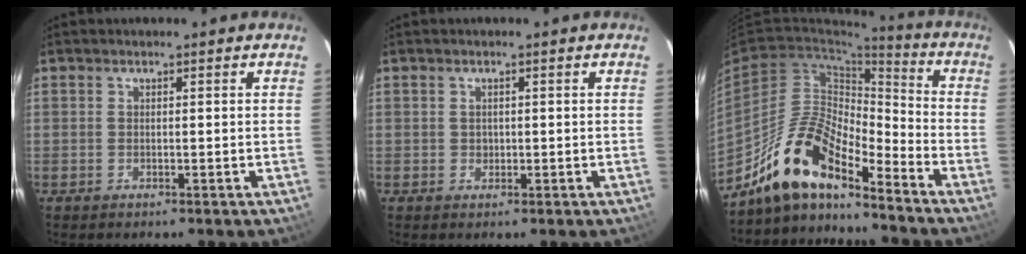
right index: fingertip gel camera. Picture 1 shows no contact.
{"total": 1.0, "force": [0.1, 1.0, 0.3], "torque": [-0.002, 0.003, 0.004]}
{"total": 15.5, "force": [-12.3, 4.2, 8.5], "torque": [-0.165, 0.001, -0.236]}